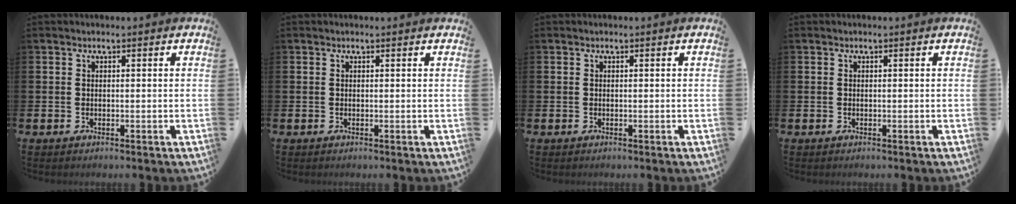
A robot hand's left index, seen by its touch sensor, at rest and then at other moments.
{"total": 0.0}
{"total": 0.0}
{"total": 0.0}